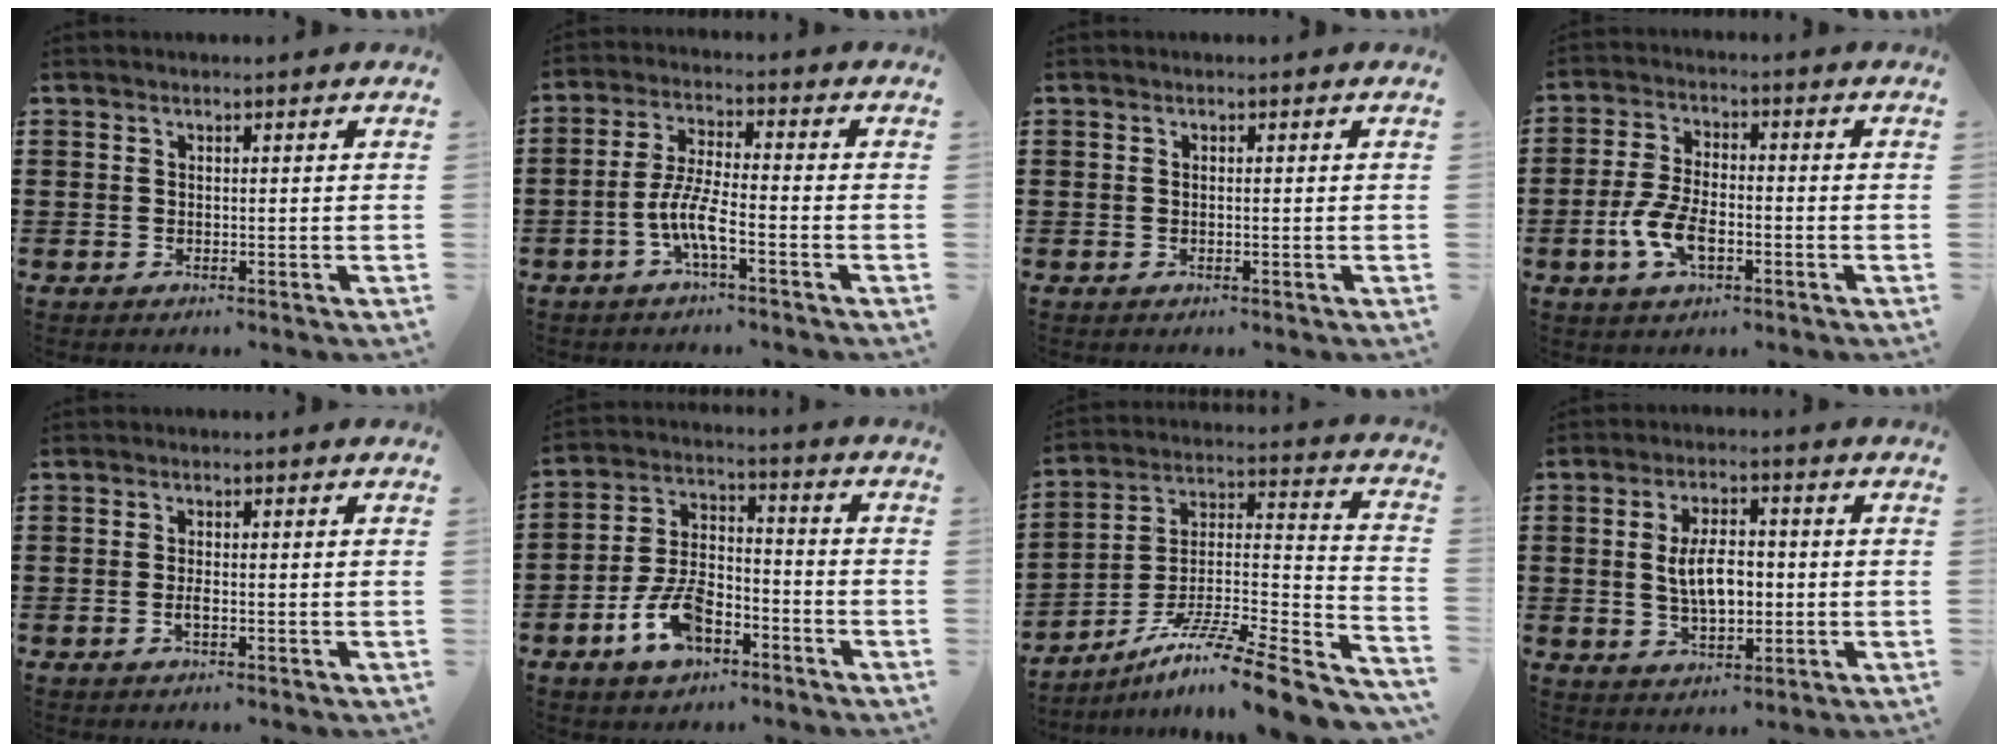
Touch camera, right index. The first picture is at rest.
{"total": 6.8, "force": [-3.0, 1.1, 6.0], "torque": [-0.148, -0.016, -0.067]}
{"total": 0.0}
{"total": 6.4, "force": [-2.3, 3.0, 5.2], "torque": [-0.124, -0.005, -0.047]}
{"total": 1.4, "force": [-0.5, 0.2, 1.3], "torque": [-0.026, -0.005, -0.007]}
{"total": 9.0, "force": [-5.0, 4.6, 6.0], "torque": [-0.136, 0.008, -0.093]}
{"total": 10.5, "force": [-7.5, 1.2, 7.3], "torque": [-0.128, -0.003, -0.143]}
{"total": 6.4, "force": [0.0, 3.2, 5.6], "torque": [-0.097, 0.001, -0.008]}